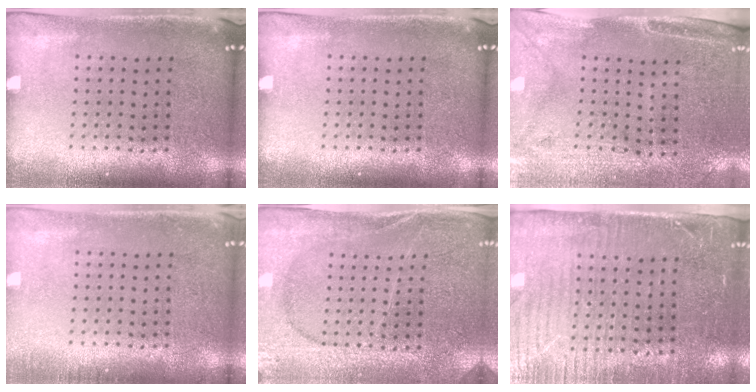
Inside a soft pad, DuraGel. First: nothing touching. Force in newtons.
{"total": 0.0}
{"total": 3.0, "press": 2.6, "slide": 1.5}
{"total": 0.8, "press": 0.8, "slide": 0.0}
{"total": 3.0, "press": 2.9, "slide": 0.4}
{"total": 3.5, "press": 3.2, "slide": 1.5}